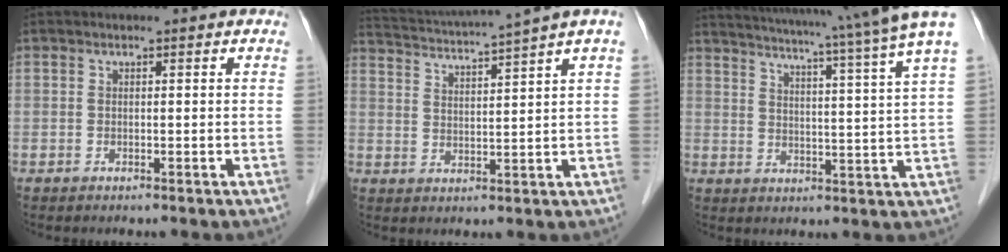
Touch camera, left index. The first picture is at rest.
{"total": 11.9, "force": [10.3, -2.3, 5.5], "torque": [-0.104, -0.007, 0.155]}
{"total": 18.7, "force": [16.2, -1.9, 9.2], "torque": [-0.155, -0.036, 0.200]}